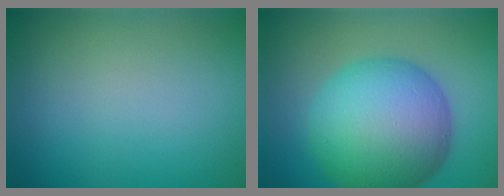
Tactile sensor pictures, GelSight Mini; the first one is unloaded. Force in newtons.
{"total": 11.6, "press": 11.6, "slide": 0.3}